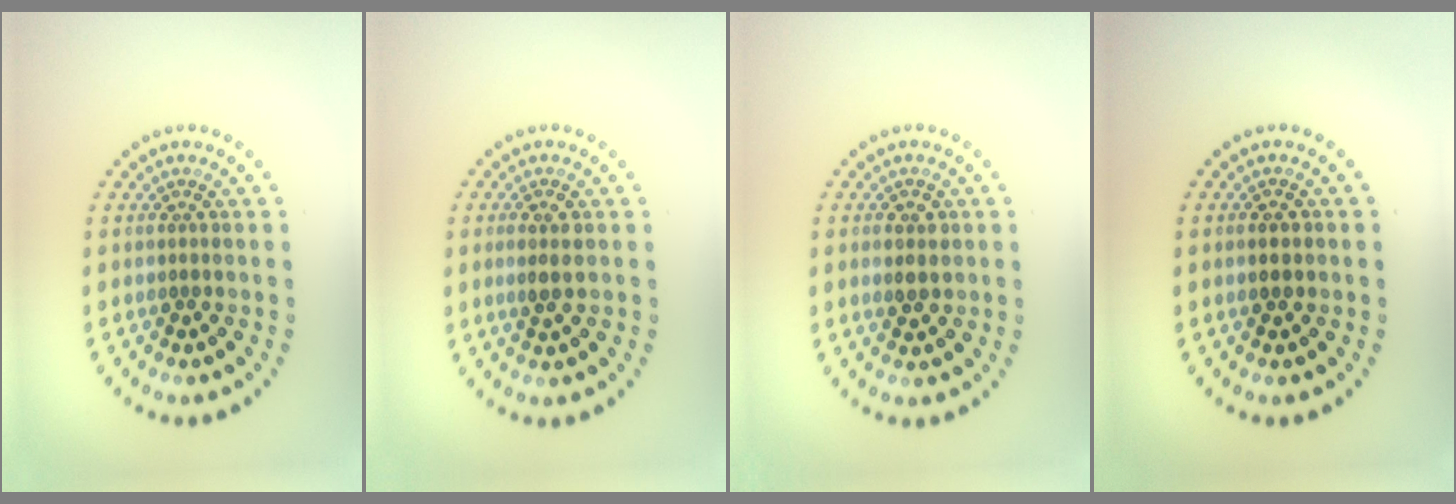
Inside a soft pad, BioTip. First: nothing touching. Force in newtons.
{"total": 1.6, "press": 1.5, "slide": 0.5}
{"total": 1.8, "press": 1.8, "slide": 0.1}
{"total": 2.0, "press": 2.0, "slide": 0.1}